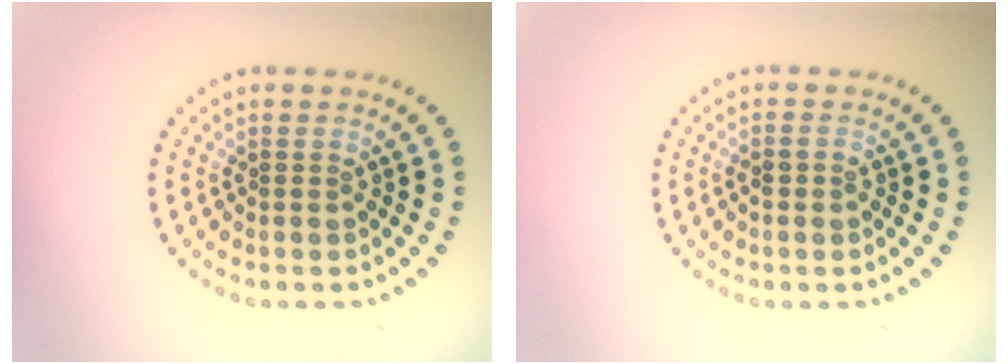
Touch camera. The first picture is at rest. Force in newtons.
{"total": 0.6, "press": 0.6, "slide": 0.2}